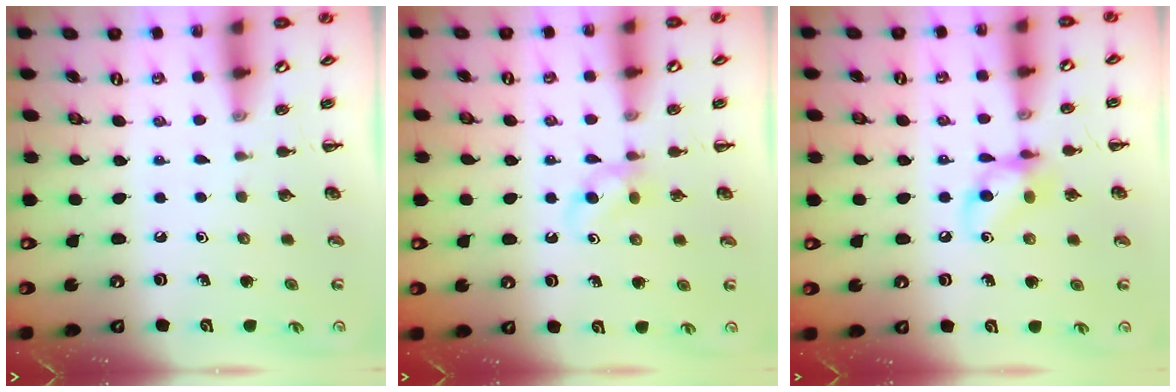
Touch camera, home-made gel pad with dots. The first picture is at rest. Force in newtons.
{"total": 2.5, "press": 2.3, "slide": 1.0}
{"total": 10.1, "press": 10.0, "slide": 1.5}